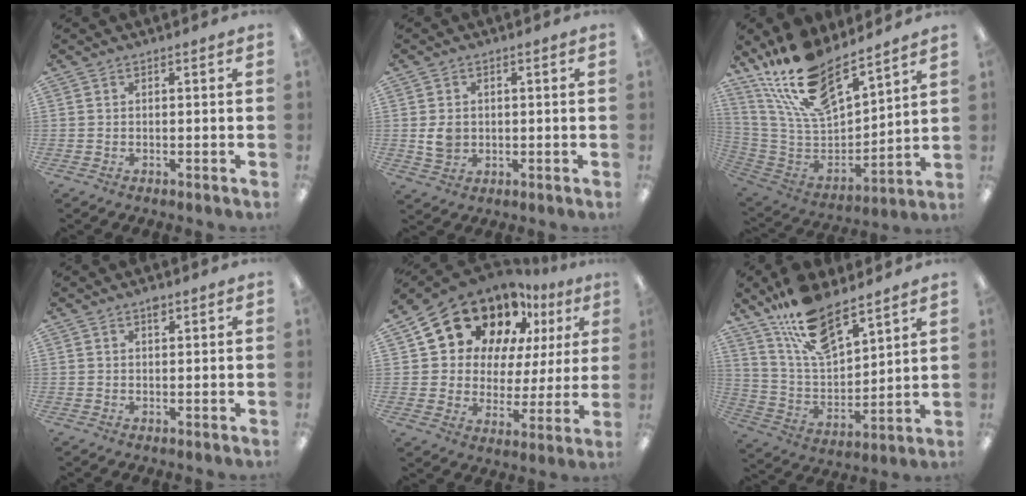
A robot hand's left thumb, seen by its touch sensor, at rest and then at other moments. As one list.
[{"total": 4.6, "force": [0.1, 3.9, 2.5], "torque": [-0.029, 0.003, 0.001]}, {"total": 20.9, "force": [16.4, 7.7, 10.4], "torque": [-0.208, -0.101, 0.295]}, {"total": 1.8, "force": [1.1, 0.9, 1.1], "torque": [-0.007, -0.005, 0.016]}, {"total": 20.1, "force": [13.7, 11.8, 8.7], "torque": [-0.161, -0.082, 0.249]}, {"total": 15.9, "force": [11.9, 6.2, 8.5], "torque": [-0.167, -0.061, 0.215]}]